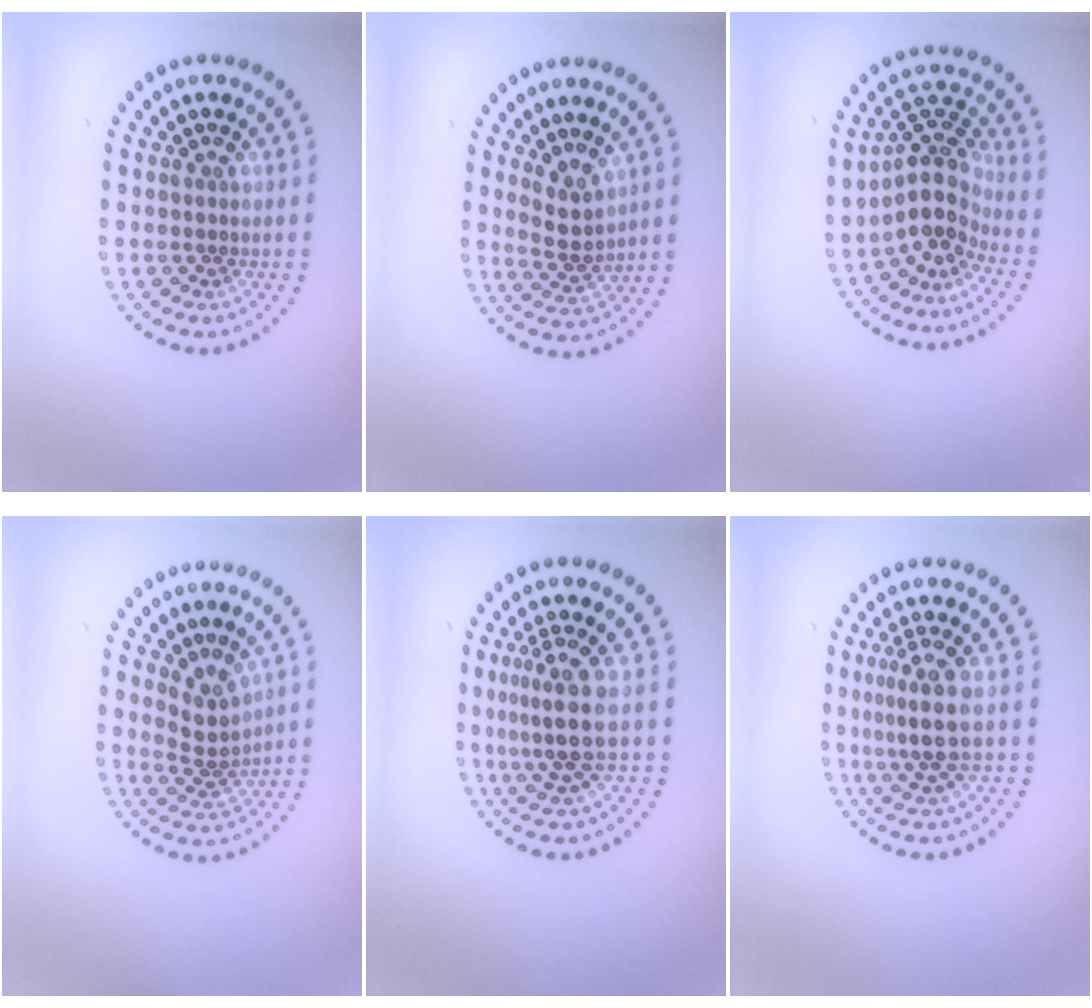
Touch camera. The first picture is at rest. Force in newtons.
{"total": 2.3, "press": 2.0, "slide": 1.1}
{"total": 4.5, "press": 3.3, "slide": 2.9}
{"total": 2.6, "press": 1.8, "slide": 1.9}
{"total": 3.5, "press": 2.6, "slide": 2.3}
{"total": 3.2, "press": 2.4, "slide": 2.1}